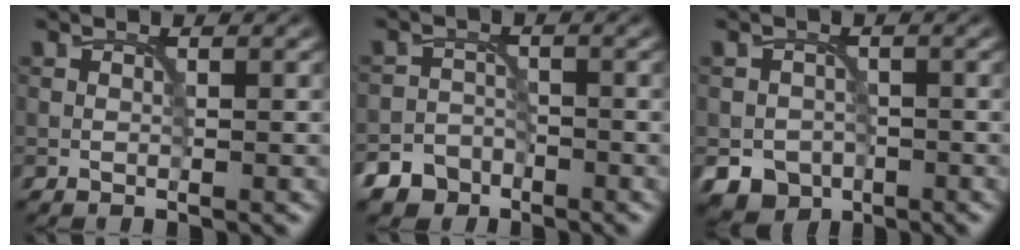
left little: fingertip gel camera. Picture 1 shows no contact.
{"total": 6.1, "force": [-4.8, 3.9, 0.6], "torque": [0.006, -0.012, -0.083]}
{"total": 4.4, "force": [-2.5, 3.4, 1.3], "torque": [-0.015, -0.011, -0.039]}